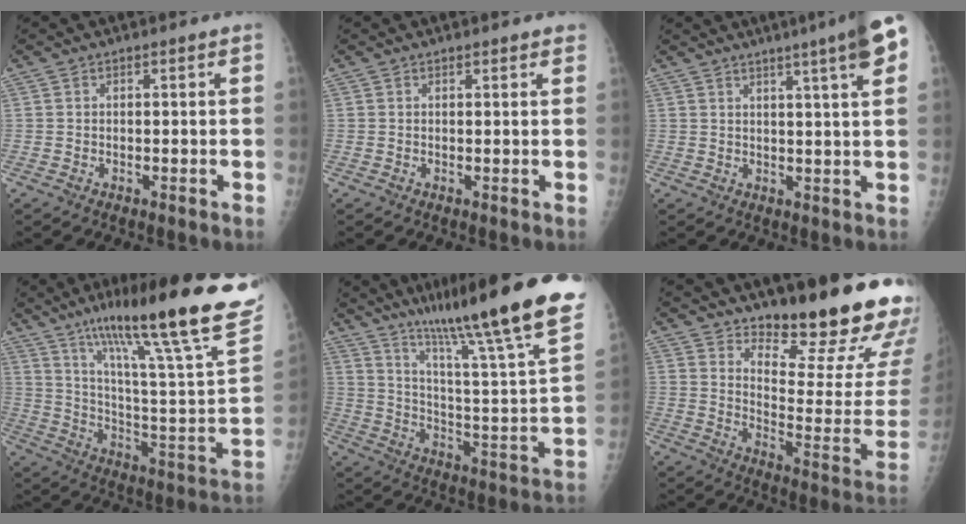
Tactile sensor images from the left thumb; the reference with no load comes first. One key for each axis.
{"total": 1.9, "fx": 1.6, "fy": 0.3, "fz": 1.0, "tx": -0.007, "ty": 0.001, "tz": 0.017}
{"total": 10.3, "fx": 6.0, "fy": 0.2, "fz": 8.4, "tx": -0.112, "ty": -0.007, "tz": 0.068}
{"total": 31.8, "fx": 20.5, "fy": 4.5, "fz": 24.0, "tx": -0.334, "ty": -0.057, "tz": 0.312}
{"total": 29.0, "fx": 20.9, "fy": 2.0, "fz": 20.0, "tx": -0.296, "ty": -0.092, "tz": 0.313}
{"total": 22.4, "fx": 16.1, "fy": 5.6, "fz": 14.5, "tx": -0.164, "ty": -0.128, "tz": 0.227}